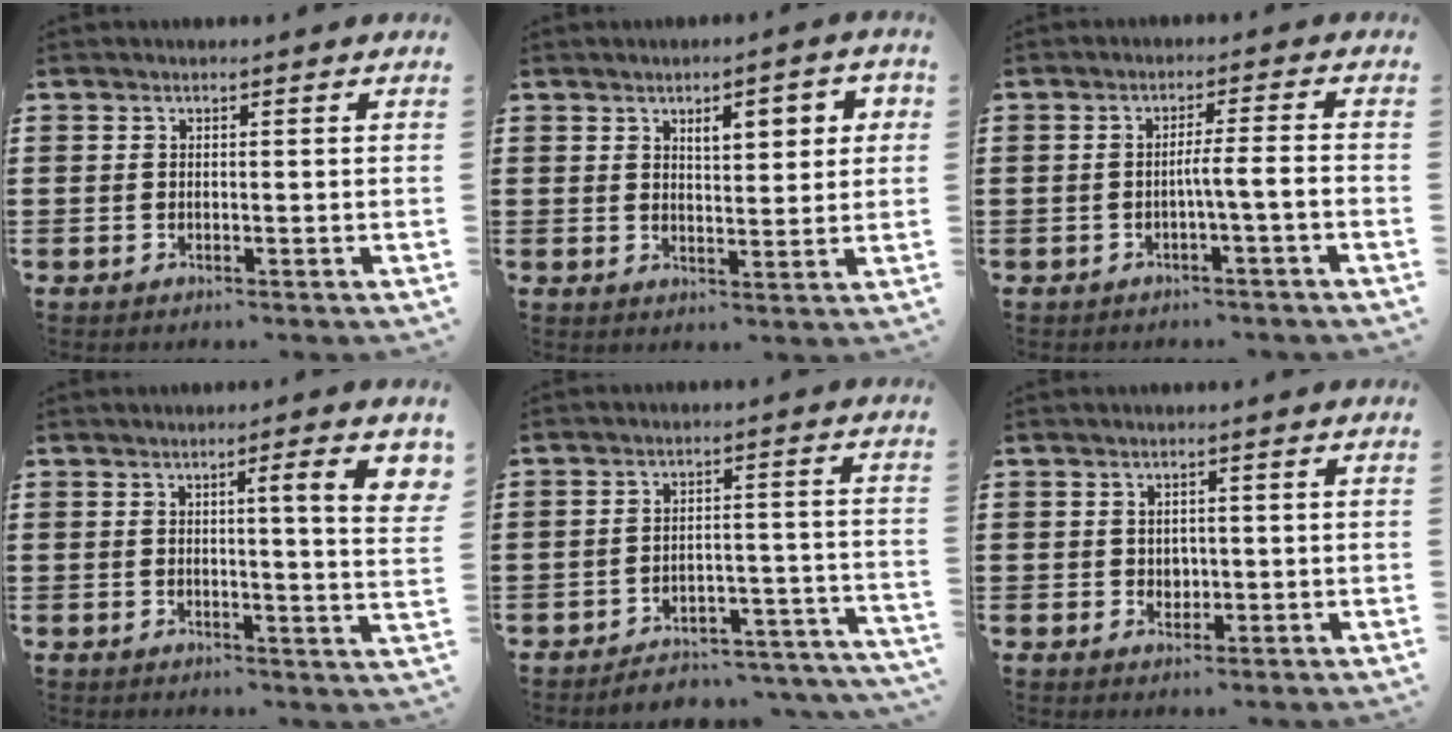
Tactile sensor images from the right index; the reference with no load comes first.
{"total": 4.5, "force": [1.9, 1.7, 3.7], "torque": [-0.052, 0.000, 0.025]}
{"total": 3.4, "force": [-1.4, -0.3, 3.1], "torque": [-0.055, -0.003, -0.028]}
{"total": 6.5, "force": [2.4, 0.3, 6.1], "torque": [-0.094, -0.007, 0.030]}
{"total": 3.8, "force": [-3.7, 0.6, 0.8], "torque": [-0.018, 0.002, -0.079]}
{"total": 1.6, "force": [0.5, 1.4, 0.6], "torque": [-0.008, 0.004, 0.007]}